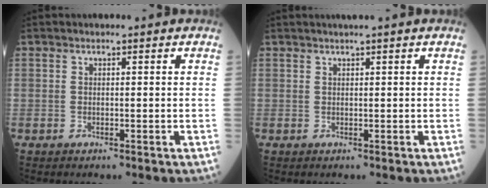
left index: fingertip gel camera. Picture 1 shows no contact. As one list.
[{"total": 1.3, "force": [1.1, -0.3, 0.7], "torque": [-0.012, 0.006, 0.025]}]